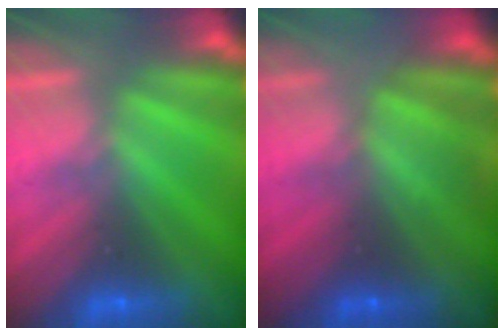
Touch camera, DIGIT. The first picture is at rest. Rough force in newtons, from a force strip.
{"total": 1.7}